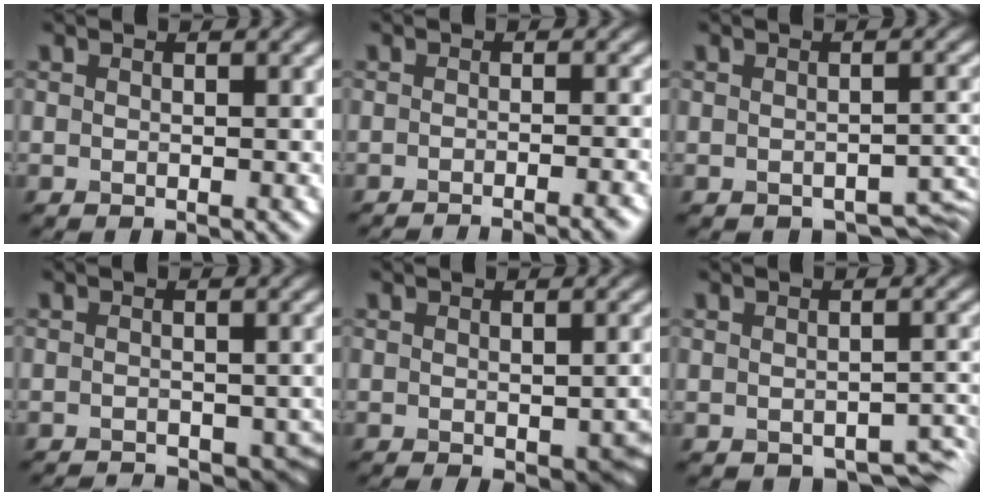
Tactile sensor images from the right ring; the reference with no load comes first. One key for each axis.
{"total": 4.3, "fx": -3.4, "fy": 0.9, "fz": 2.5, "tx": -0.016, "ty": 0.006, "tz": -0.045}
{"total": 2.5, "fx": -1.7, "fy": 1.2, "fz": 1.4, "tx": -0.013, "ty": -0.011, "tz": -0.015}
{"total": 5.4, "fx": -4.2, "fy": 2.4, "fz": 2.4, "tx": -0.014, "ty": -0.005, "tz": -0.039}
{"total": 4.0, "fx": -1.2, "fy": 2.0, "fz": 3.3, "tx": -0.036, "ty": -0.019, "tz": -0.001}
{"total": 3.1, "fx": -1.8, "fy": 1.6, "fz": 1.9, "tx": -0.017, "ty": -0.013, "tz": -0.019}